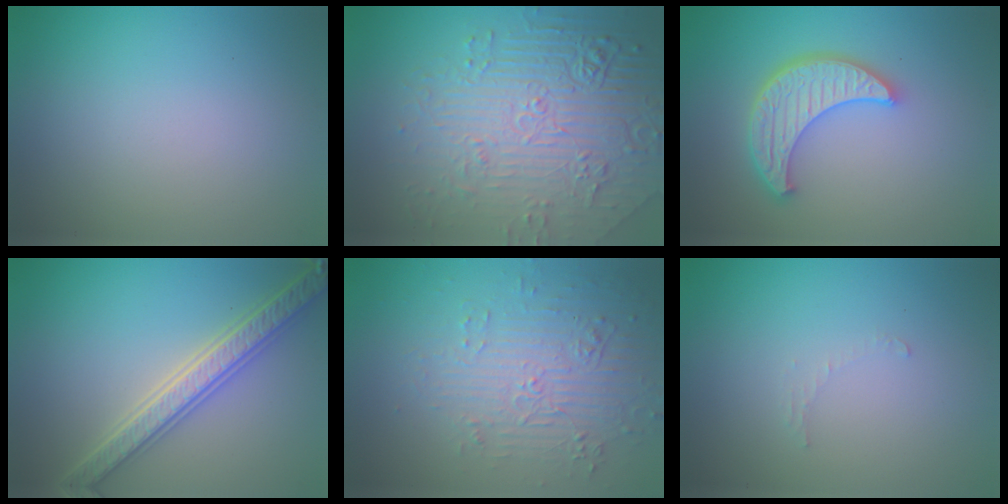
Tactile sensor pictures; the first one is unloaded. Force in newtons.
{"total": 8.9, "press": 6.2, "slide": 6.4}
{"total": 5.1, "press": 4.3, "slide": 2.8}
{"total": 5.5, "press": 5.4, "slide": 1.1}
{"total": 4.4, "press": 3.4, "slide": 2.8}
{"total": 0.7, "press": 0.7, "slide": 0.1}